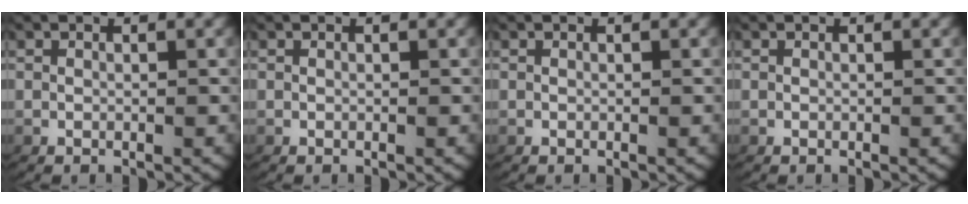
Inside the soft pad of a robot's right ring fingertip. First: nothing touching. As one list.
[{"total": 0.0}, {"total": 0.0}, {"total": 0.0}]